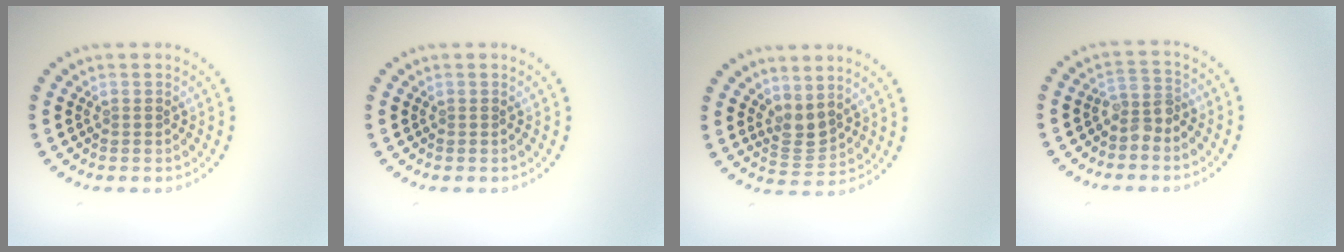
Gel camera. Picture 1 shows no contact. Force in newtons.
{"total": 0.0}
{"total": 2.2, "press": 1.7, "slide": 1.4}
{"total": 1.9, "press": 1.6, "slide": 0.9}